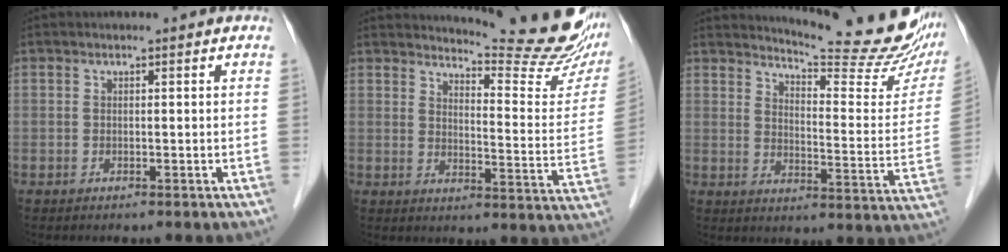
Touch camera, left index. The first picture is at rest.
{"total": 17.5, "force": [16.2, 1.0, 6.4], "torque": [-0.090, -0.105, 0.186]}
{"total": 19.7, "force": [17.9, 1.5, 8.0], "torque": [-0.116, -0.090, 0.216]}